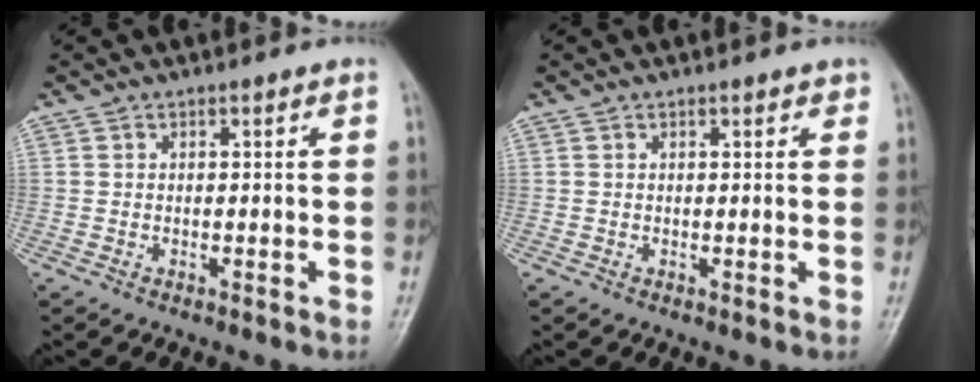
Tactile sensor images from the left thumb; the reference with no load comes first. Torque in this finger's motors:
{"motor_torque": [-0.09, 0.01, -0.24, -0.01, 0.03]}